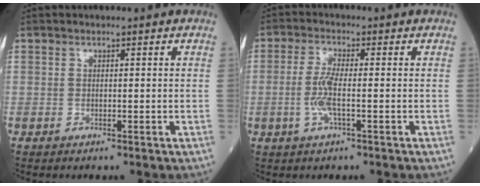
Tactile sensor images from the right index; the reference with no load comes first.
{"total": 4.6, "force": [-1.0, 0.5, 4.4], "torque": [-0.103, -0.002, -0.023]}